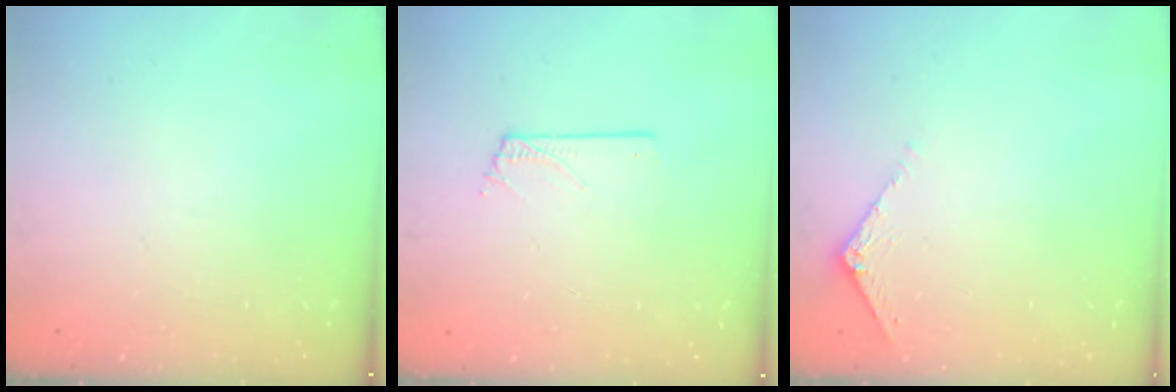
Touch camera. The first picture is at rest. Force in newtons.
{"total": 0.5, "press": 0.5, "slide": 0.0}
{"total": 7.2, "press": 7.1, "slide": 0.8}